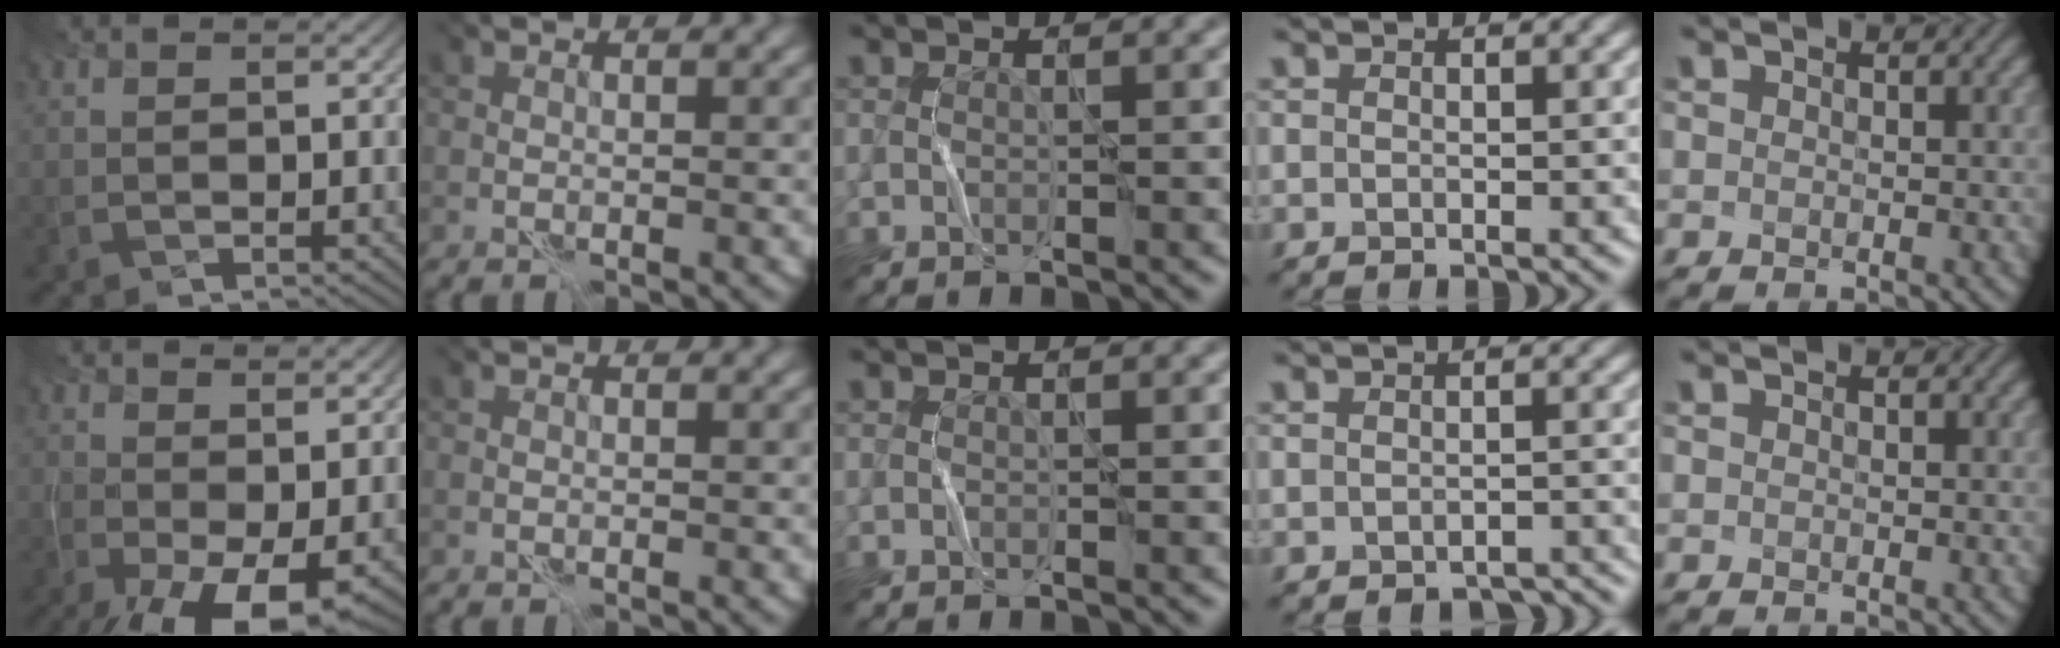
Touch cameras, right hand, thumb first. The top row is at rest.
{"thumb": {"total": 9.6, "force": [-3.0, 3.7, 8.4], "torque": [-0.135, -0.007, -0.041]}, "ring": {"total": 3.3, "force": [-3.2, -0.6, -0.4], "torque": [-0.026, -0.005, -0.014]}}